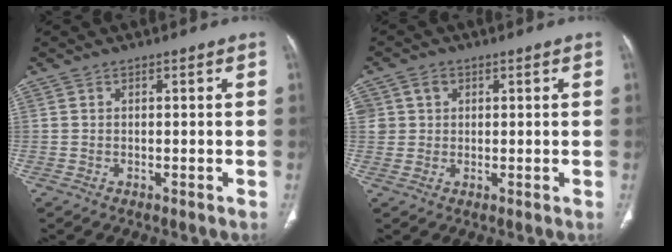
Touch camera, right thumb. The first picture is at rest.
{"total": 3.2, "force": [1.1, 2.9, 0.9], "torque": [-0.001, -0.003, 0.020]}